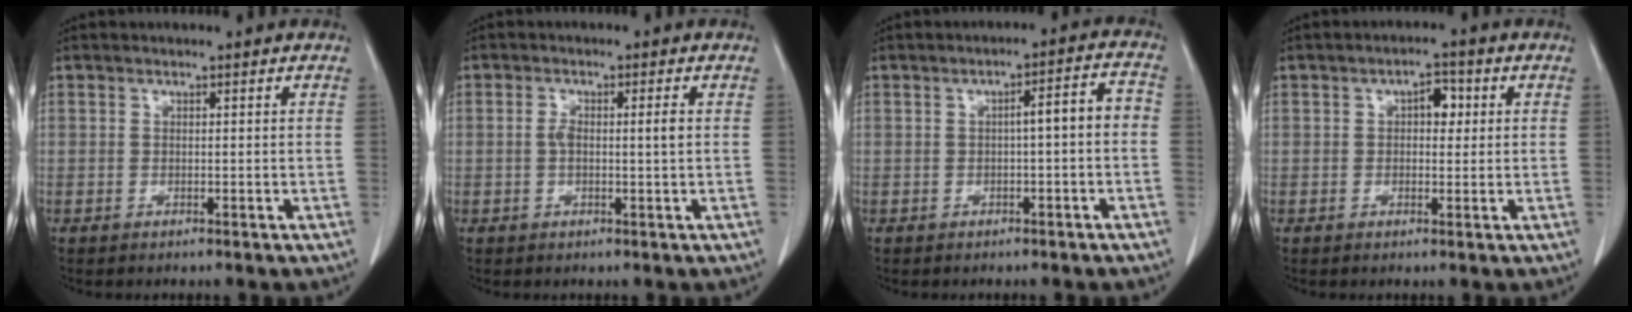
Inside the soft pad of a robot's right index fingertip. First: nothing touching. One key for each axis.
{"total": 3.1, "fx": 0.2, "fy": 0.5, "fz": 3.0, "tx": -0.060, "ty": 0.006, "tz": 0.003}
{"total": 4.6, "fx": -0.7, "fy": 0.7, "fz": 4.5, "tx": -0.059, "ty": 0.022, "tz": -0.010}
{"total": 3.3, "fx": 0.7, "fy": 1.8, "fz": 2.6, "tx": -0.037, "ty": 0.012, "tz": 0.008}